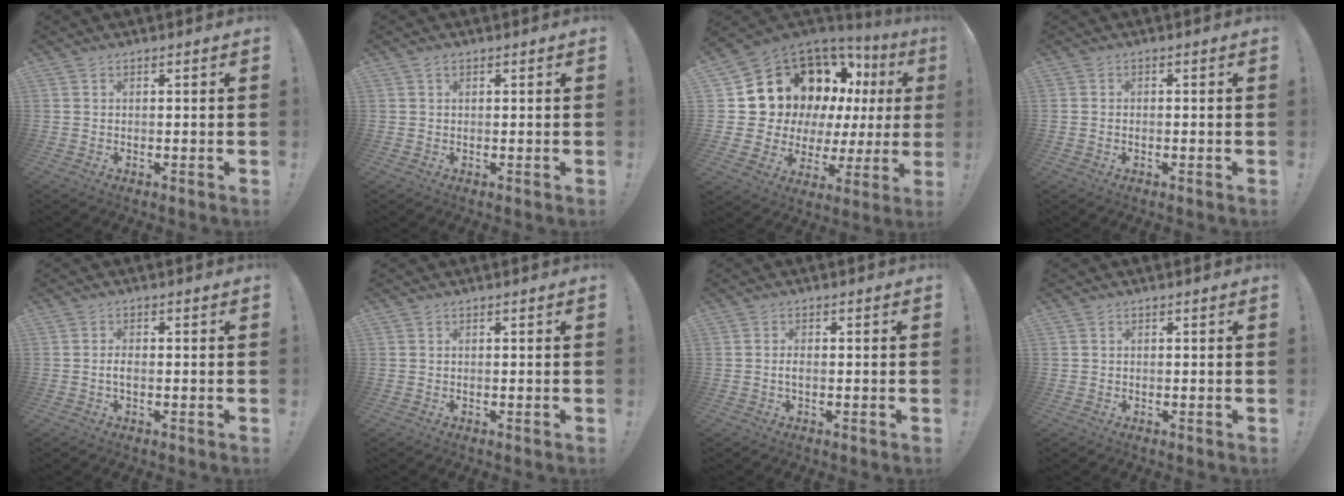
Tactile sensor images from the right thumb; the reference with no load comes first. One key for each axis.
{"total": 0.8, "fx": 0.5, "fy": 0.5, "fz": 0.4, "tx": -0.007, "ty": 0.000, "tz": 0.009}
{"total": 17.6, "fx": 9.3, "fy": 11.2, "fz": 10.0, "tx": -0.158, "ty": -0.066, "tz": 0.194}
{"total": 0.8, "fx": -0.5, "fy": 0.2, "fz": 0.5, "tx": -0.009, "ty": 0.003, "tz": -0.008}
{"total": 2.1, "fx": -0.6, "fy": 0.9, "fz": 1.8, "tx": -0.045, "ty": 0.004, "tz": -0.012}
{"total": 0.0}
{"total": 1.6, "fx": -0.6, "fy": 0.6, "fz": 1.4, "tx": -0.030, "ty": 0.006, "tz": -0.009}
{"total": 0.9, "fx": 0.2, "fy": 0.8, "fz": -0.2, "tx": 0.012, "ty": -0.002, "tz": 0.003}